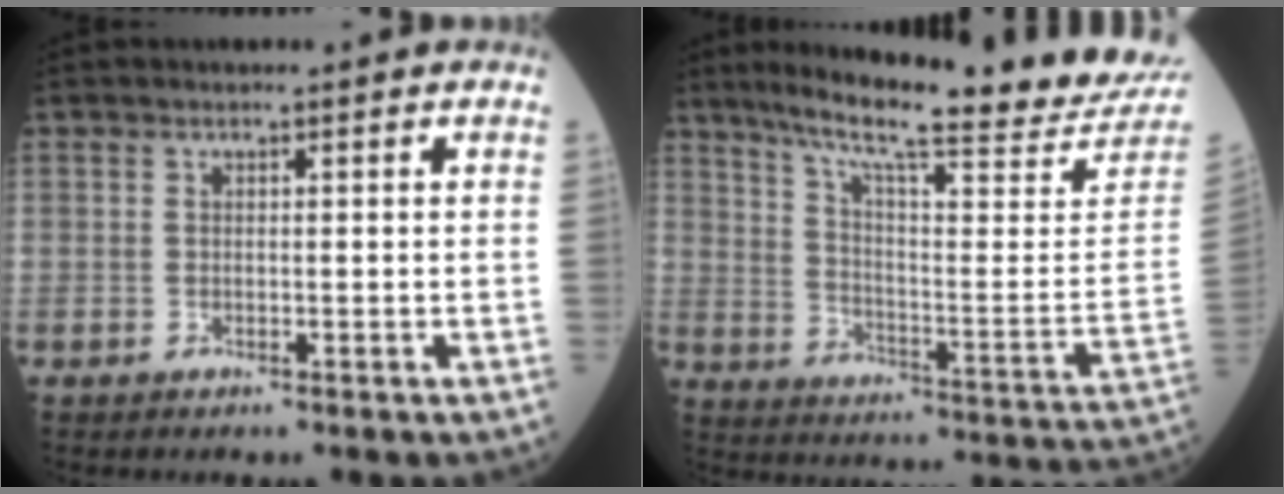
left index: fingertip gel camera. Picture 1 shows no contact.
{"total": 25.0, "force": [22.0, 0.3, 11.8], "torque": [-0.187, -0.086, 0.288]}